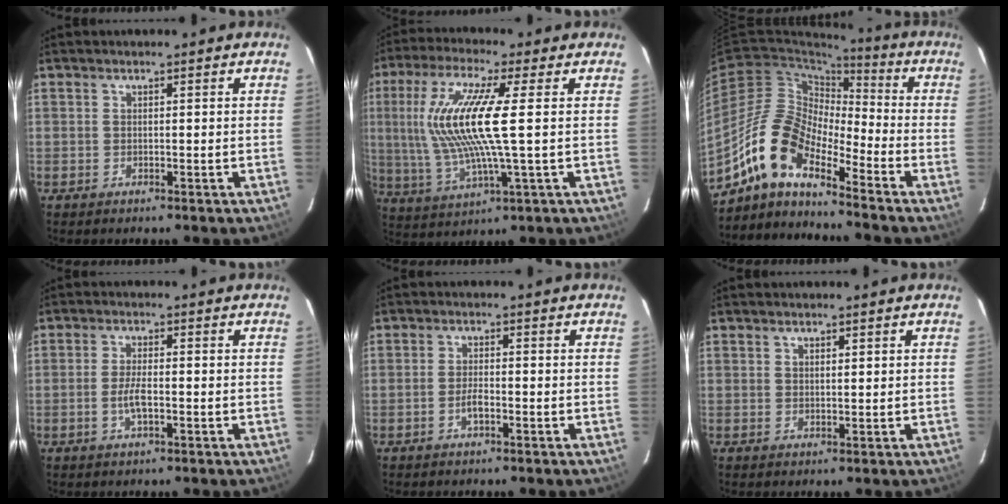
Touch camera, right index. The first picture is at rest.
{"total": 15.2, "force": [1.9, 1.5, 15.0], "torque": [-0.297, -0.001, 0.042]}
{"total": 13.2, "force": [-9.5, 4.4, 7.9], "torque": [-0.142, 0.013, -0.201]}
{"total": 3.6, "force": [-1.1, 1.1, 3.3], "torque": [-0.069, -0.001, -0.021]}
{"total": 2.8, "force": [-1.4, 0.9, 2.3], "torque": [-0.050, 0.003, -0.028]}
{"total": 1.2, "force": [0.9, 0.5, 0.6], "torque": [-0.008, 0.002, 0.015]}